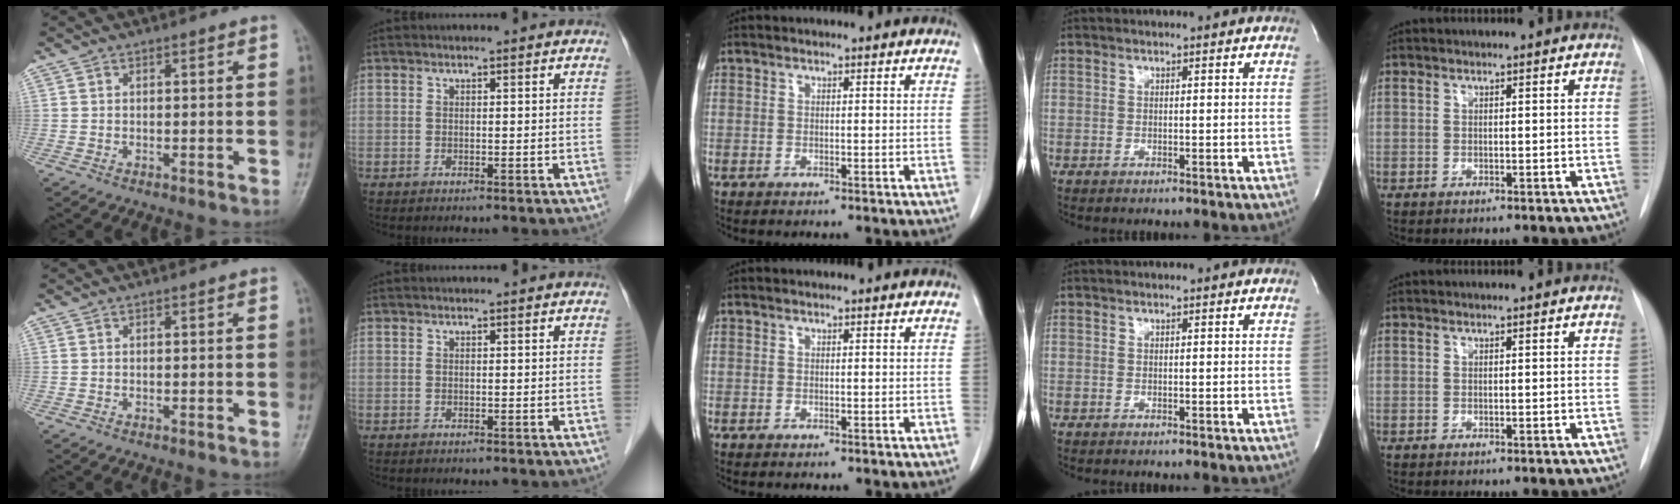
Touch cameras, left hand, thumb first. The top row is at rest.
{}